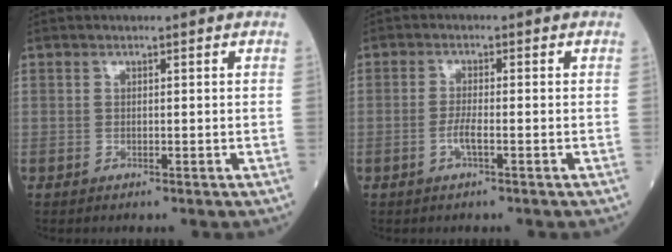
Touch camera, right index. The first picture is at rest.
{"total": 2.3, "force": [-1.0, 0.1, 2.1], "torque": [-0.042, -0.001, -0.021]}